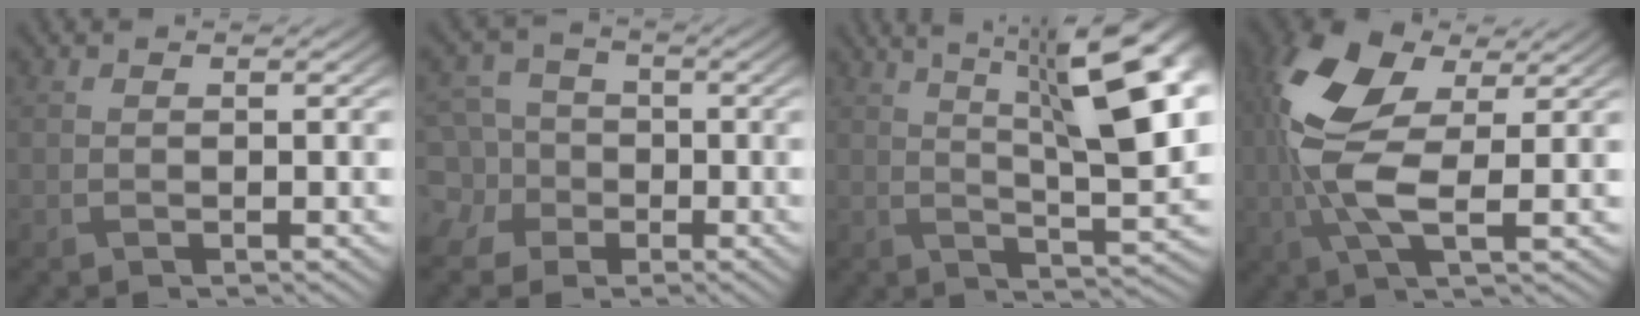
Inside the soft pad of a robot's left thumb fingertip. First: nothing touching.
{"total": 7.3, "force": [-2.2, 6.6, 2.1], "torque": [-0.067, 0.001, -0.065]}
{"total": 15.2, "force": [5.5, 4.1, 13.5], "torque": [-0.179, 0.023, 0.081]}
{"total": 12.0, "force": [2.0, 6.4, 10.0], "torque": [-0.235, 0.006, 0.031]}